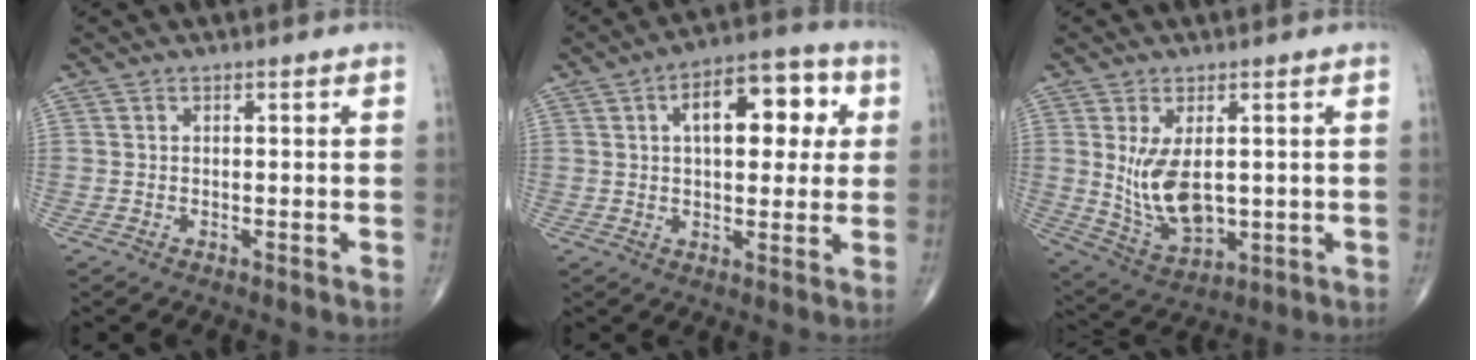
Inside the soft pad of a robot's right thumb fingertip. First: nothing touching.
{"total": 13.7, "force": [3.6, 7.0, 11.2], "torque": [-0.127, 0.017, 0.048]}
{"total": 10.1, "force": [0.9, 5.5, 8.5], "torque": [-0.151, -0.019, 0.038]}